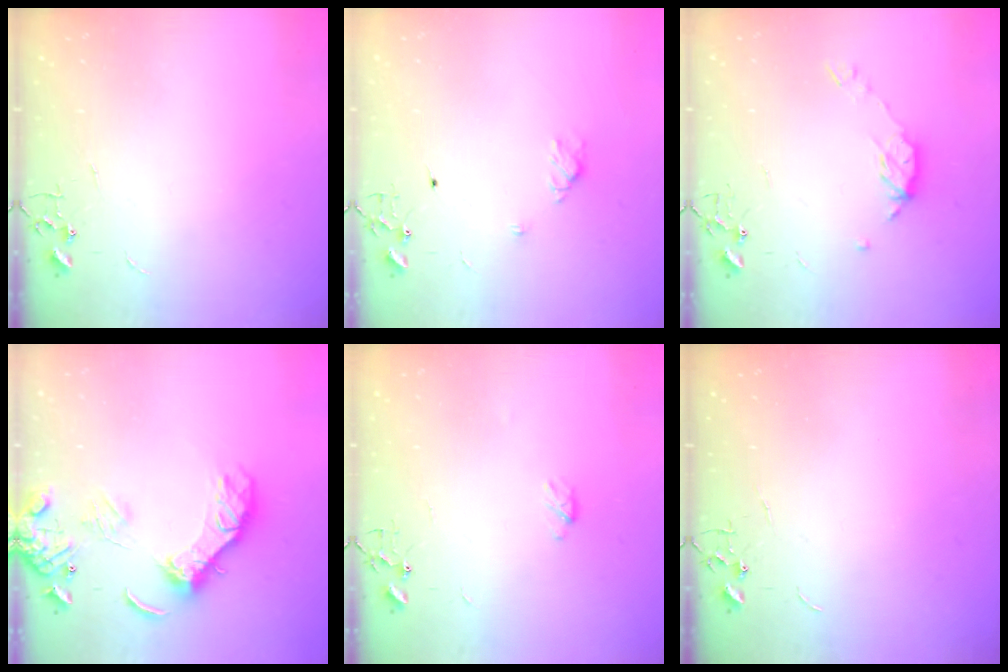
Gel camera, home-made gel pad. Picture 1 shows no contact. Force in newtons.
{"total": 5.8, "press": 5.7, "slide": 0.8}
{"total": 7.8, "press": 7.8, "slide": 0.6}
{"total": 13.6, "press": 13.4, "slide": 1.8}
{"total": 3.0, "press": 3.0, "slide": 0.5}
{"total": 0.0}